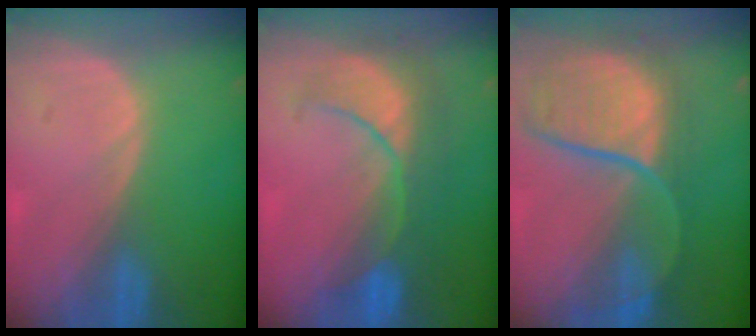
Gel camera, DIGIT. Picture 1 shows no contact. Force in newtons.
{"total": 8.5, "press": 8.4, "slide": 1.4}
{"total": 10.9, "press": 9.8, "slide": 4.8}